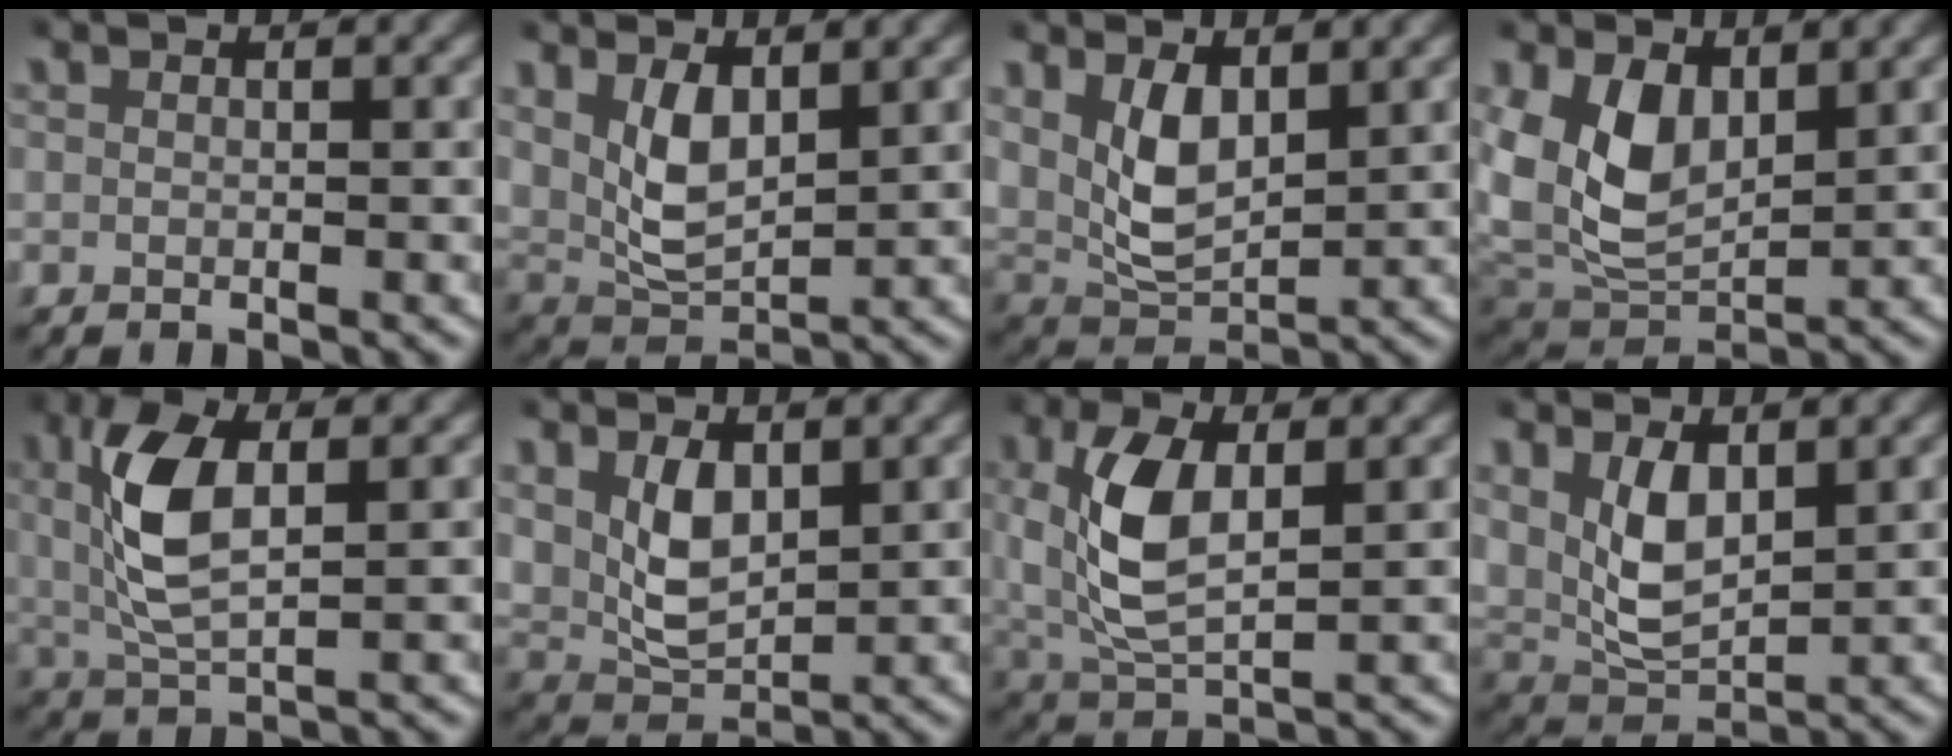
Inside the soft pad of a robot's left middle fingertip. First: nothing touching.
{"total": 5.2, "force": [2.3, 3.3, 3.3], "torque": [-0.079, -0.011, 0.046]}
{"total": 5.7, "force": [2.3, 3.8, 3.6], "torque": [-0.087, -0.013, 0.046]}
{"total": 8.2, "force": [1.7, 6.5, 4.6], "torque": [-0.127, -0.022, 0.042]}
{"total": 5.4, "force": [1.5, 2.0, 4.8], "torque": [-0.105, -0.001, 0.030]}
{"total": 4.9, "force": [2.0, 3.4, 2.9], "torque": [-0.074, -0.018, 0.044]}
{"total": 5.4, "force": [1.3, 2.7, 4.5], "torque": [-0.115, -0.008, 0.031]}
{"total": 5.7, "force": [2.3, 3.8, 3.6], "torque": [-0.088, -0.012, 0.046]}